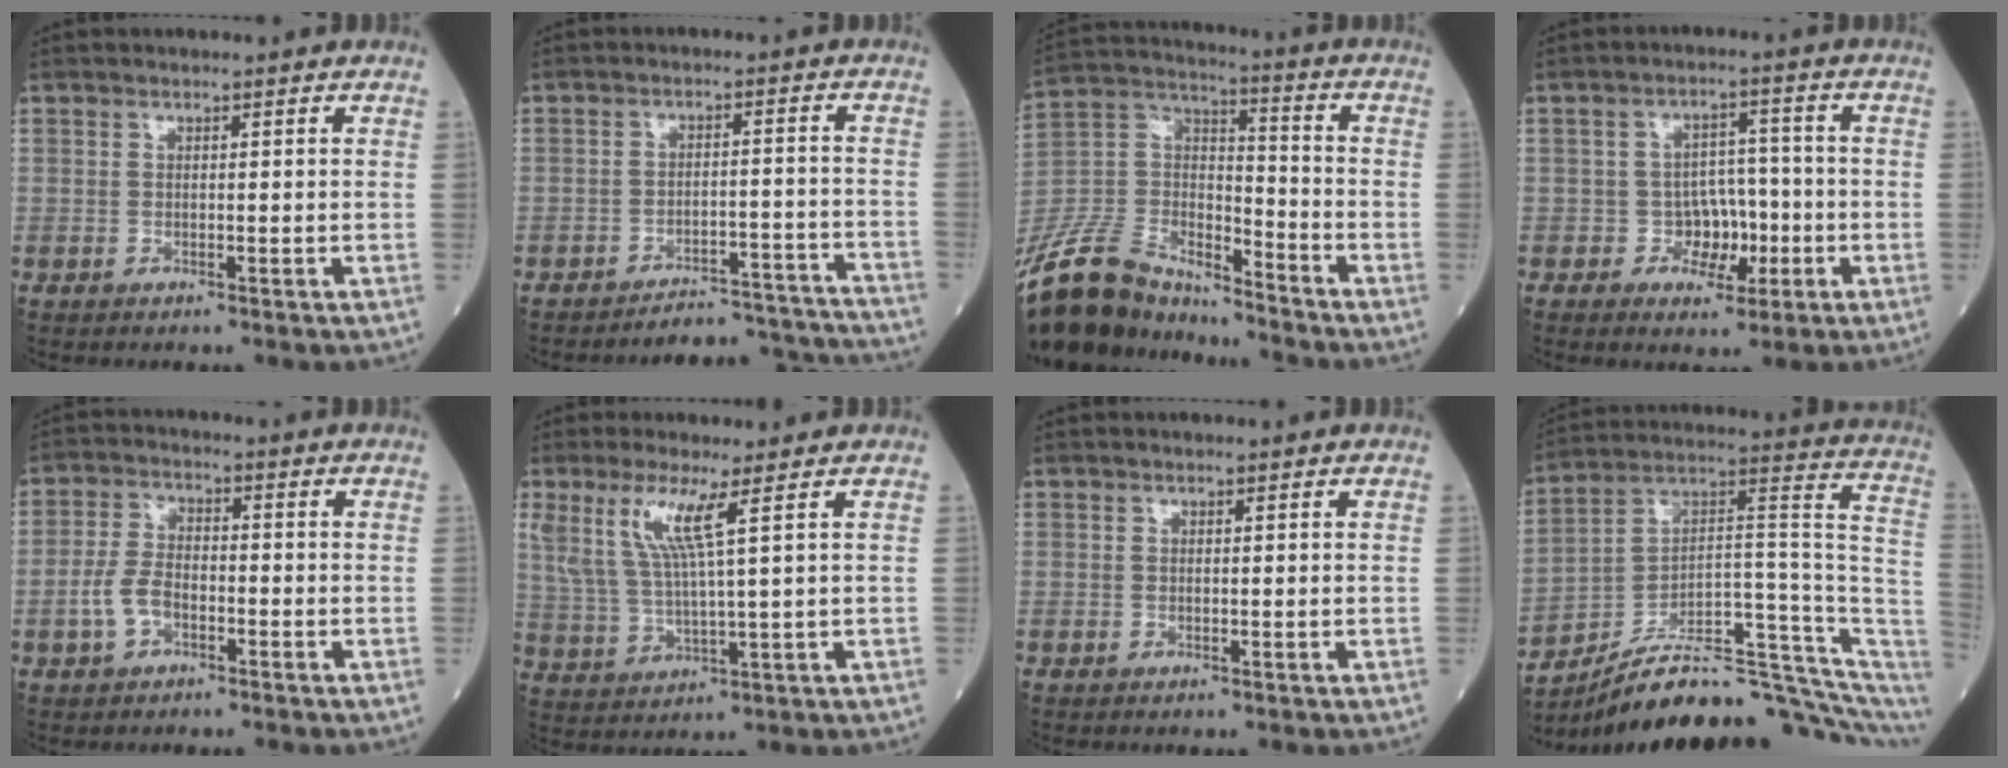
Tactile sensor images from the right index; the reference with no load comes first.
{"total": 12.2, "force": [-12.2, 0.9, 0.4], "torque": [0.019, 0.030, -0.152]}
{"total": 17.7, "force": [-16.2, 4.5, 5.5], "torque": [-0.117, 0.030, -0.304]}
{"total": 5.3, "force": [-1.7, 4.1, 2.9], "torque": [-0.029, 0.016, -0.023]}
{"total": 5.0, "force": [-2.1, 2.8, 3.6], "torque": [-0.086, 0.008, -0.043]}
{"total": 7.6, "force": [3.6, -0.1, 6.7], "torque": [-0.148, 0.001, 0.081]}
{"total": 0.0}
{"total": 22.3, "force": [-16.9, 3.2, 14.3], "torque": [-0.149, 0.064, -0.254]}